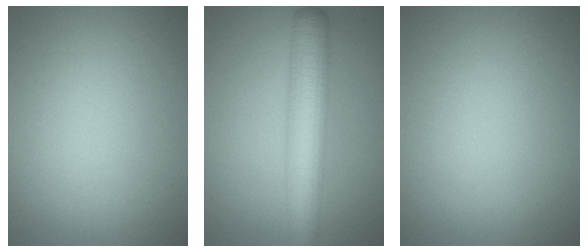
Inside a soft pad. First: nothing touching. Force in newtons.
{"total": 6.9, "press": 6.8, "slide": 0.1}
{"total": 0.0}